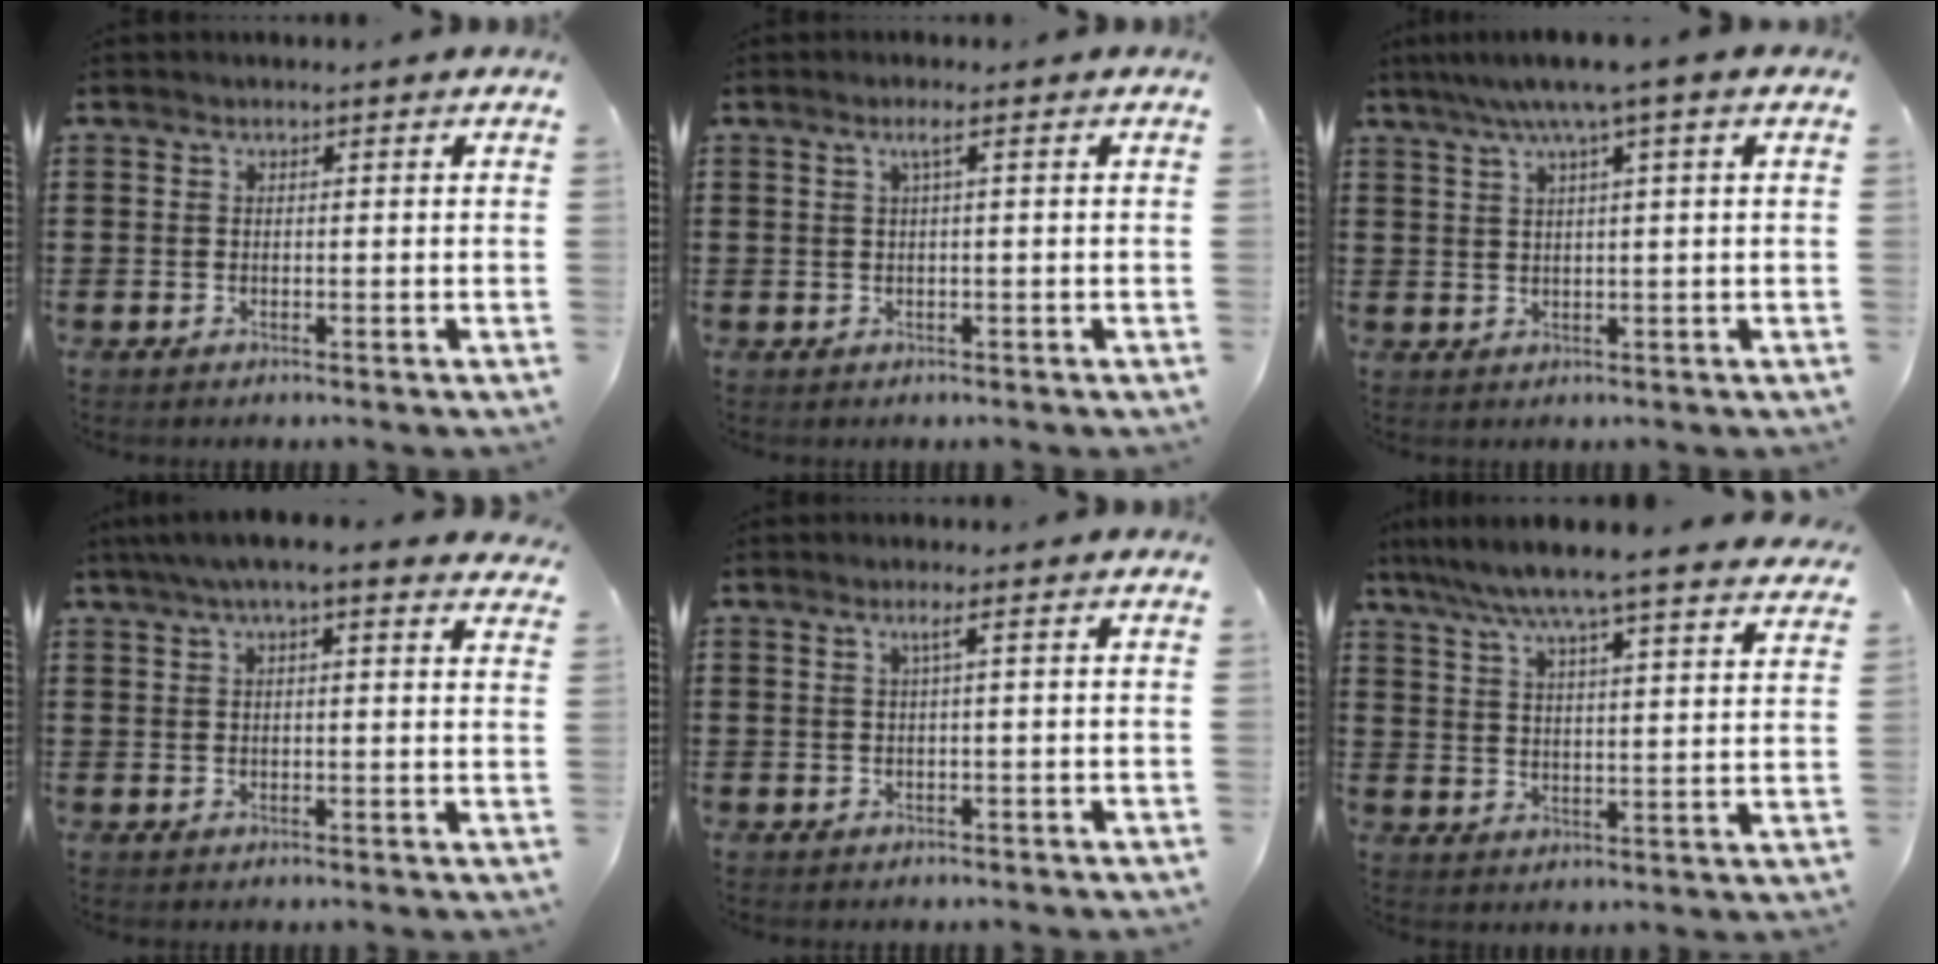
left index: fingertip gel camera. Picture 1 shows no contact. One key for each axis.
{"total": 1.6, "fx": 0.4, "fy": 0.0, "fz": 1.5, "tx": -0.030, "ty": 0.002, "tz": 0.006}
{"total": 4.6, "fx": 2.3, "fy": -0.4, "fz": 4.0, "tx": -0.083, "ty": 0.000, "tz": 0.037}
{"total": 4.9, "fx": 3.6, "fy": 0.6, "fz": 3.2, "tx": -0.071, "ty": 0.000, "tz": 0.064}
{"total": 1.4, "fx": 0.4, "fy": -0.2, "fz": 1.4, "tx": -0.027, "ty": 0.000, "tz": 0.003}
{"total": 6.8, "fx": 6.0, "fy": -0.8, "fz": 2.9, "tx": -0.084, "ty": -0.042, "tz": 0.098}